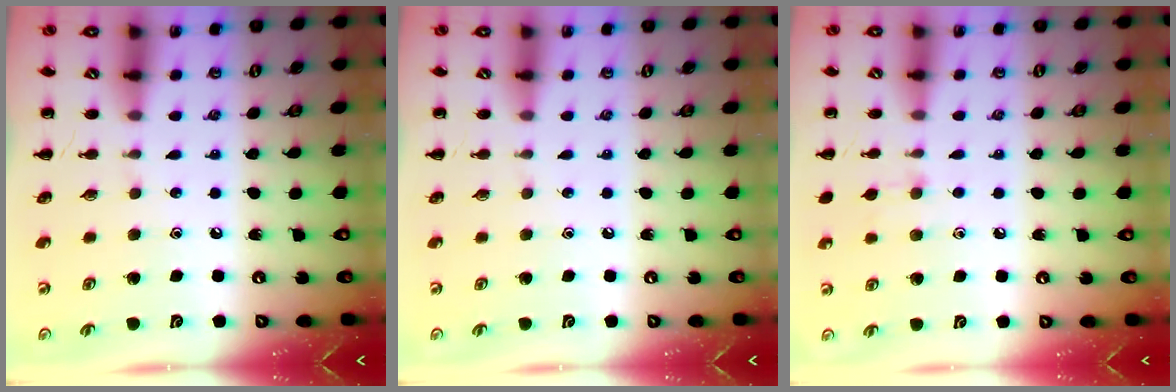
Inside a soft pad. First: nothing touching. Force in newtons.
{"total": 0.0}
{"total": 5.9, "press": 5.5, "slide": 2.0}